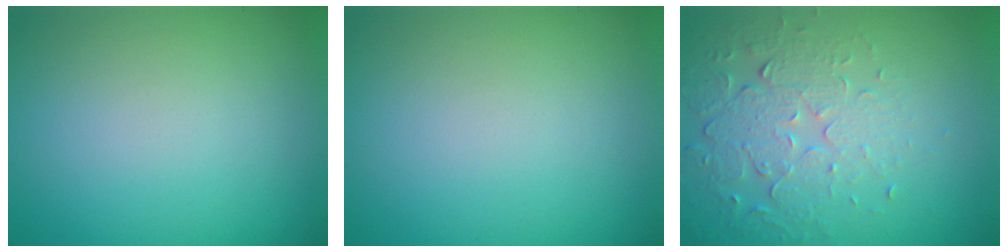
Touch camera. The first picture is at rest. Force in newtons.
{"total": 0.0}
{"total": 5.4, "press": 3.7, "slide": 3.9}